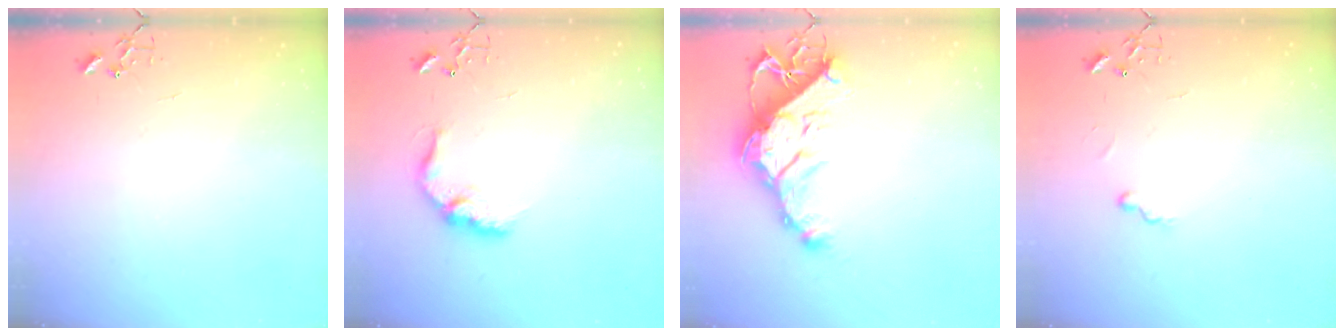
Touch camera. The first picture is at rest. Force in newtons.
{"total": 12.4, "press": 12.4, "slide": 0.6}
{"total": 15.6, "press": 15.4, "slide": 2.1}
{"total": 5.9, "press": 5.8, "slide": 0.6}